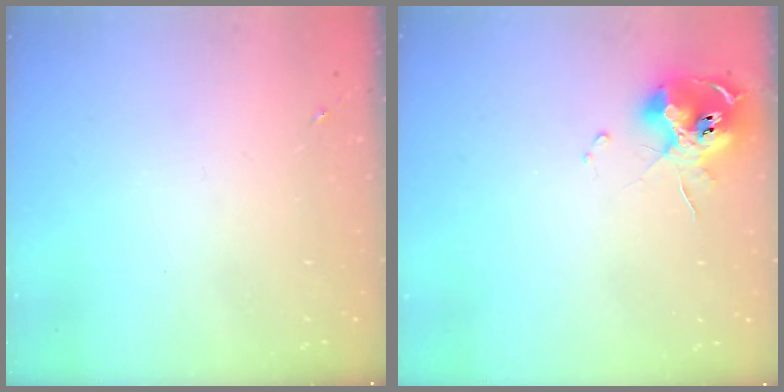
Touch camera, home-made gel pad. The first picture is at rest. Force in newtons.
{"total": 11.5, "press": 11.4, "slide": 1.8}